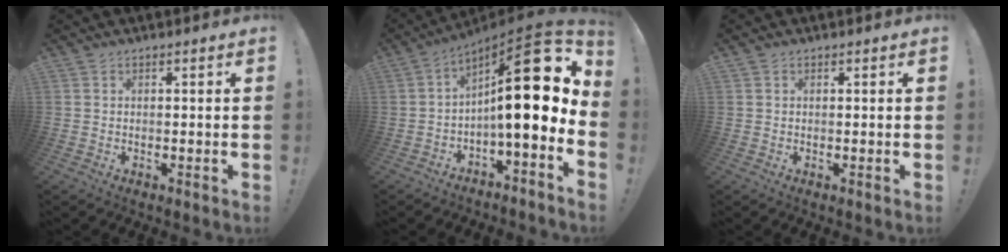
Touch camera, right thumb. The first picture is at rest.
{"total": 21.5, "force": [4.0, 5.5, 20.4], "torque": [-0.306, -0.025, 0.064]}
{"total": 0.0}